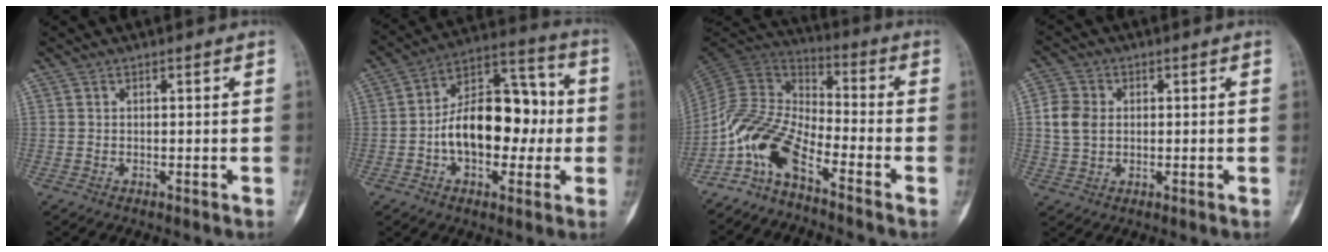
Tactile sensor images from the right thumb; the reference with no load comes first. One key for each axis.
{"total": 17.8, "fx": -1.6, "fy": 10.7, "fz": 14.1, "tx": -0.191, "ty": 0.048, "tz": -0.032}
{"total": 11.3, "fx": -6.9, "fy": 4.7, "fz": 7.7, "tx": -0.154, "ty": 0.076, "tz": -0.145}
{"total": 6.0, "fx": 0.5, "fy": 4.8, "fz": 3.6, "tx": -0.063, "ty": 0.006, "tz": 0.008}